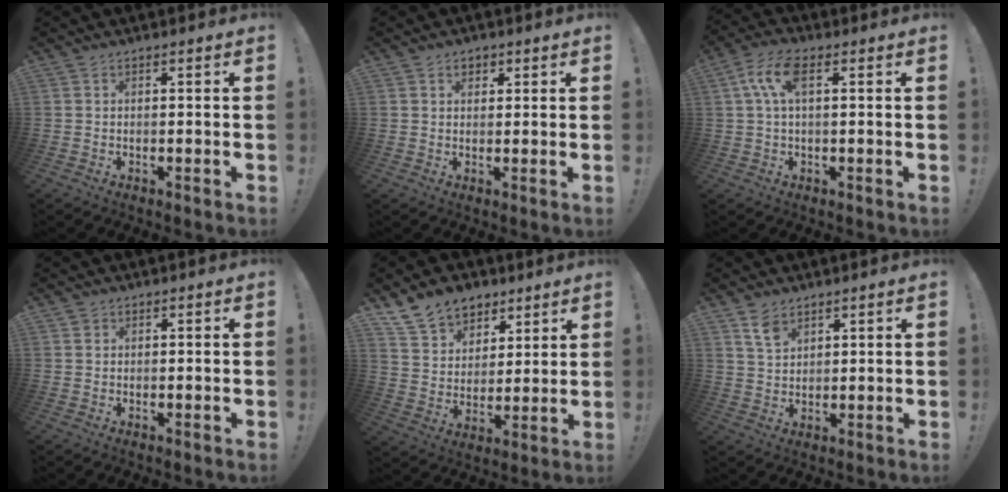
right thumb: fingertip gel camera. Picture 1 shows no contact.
{"total": 2.7, "force": [1.2, 2.1, 1.1], "torque": [-0.003, -0.004, 0.019]}
{"total": 8.7, "force": [2.3, 3.7, 7.5], "torque": [-0.148, 0.001, 0.044]}
{"total": 0.8, "force": [0.5, 0.6, 0.1], "torque": [0.004, -0.001, 0.009]}
{"total": 13.3, "force": [9.0, 9.1, 3.5], "torque": [-0.058, -0.060, 0.176]}
{"total": 6.7, "force": [4.6, 3.8, 3.0], "torque": [-0.052, -0.023, 0.089]}